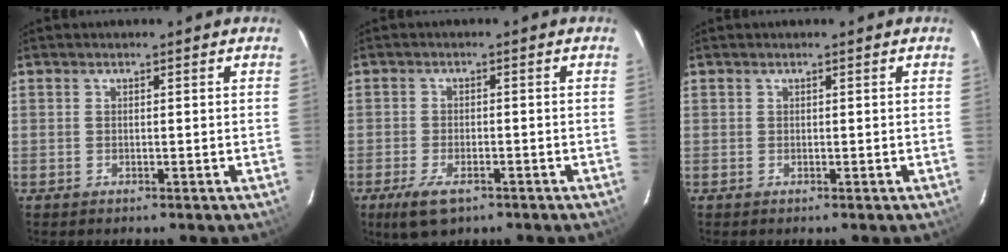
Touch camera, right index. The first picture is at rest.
{"total": 6.9, "force": [-4.3, 3.1, 4.5], "torque": [-0.108, -0.016, -0.072]}
{"total": 0.0}